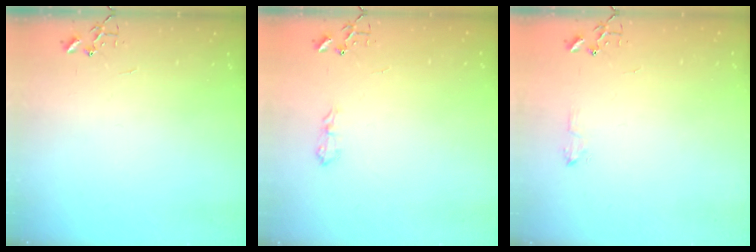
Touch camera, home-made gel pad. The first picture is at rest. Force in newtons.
{"total": 7.0, "press": 6.9, "slide": 0.9}
{"total": 5.5, "press": 5.4, "slide": 0.8}